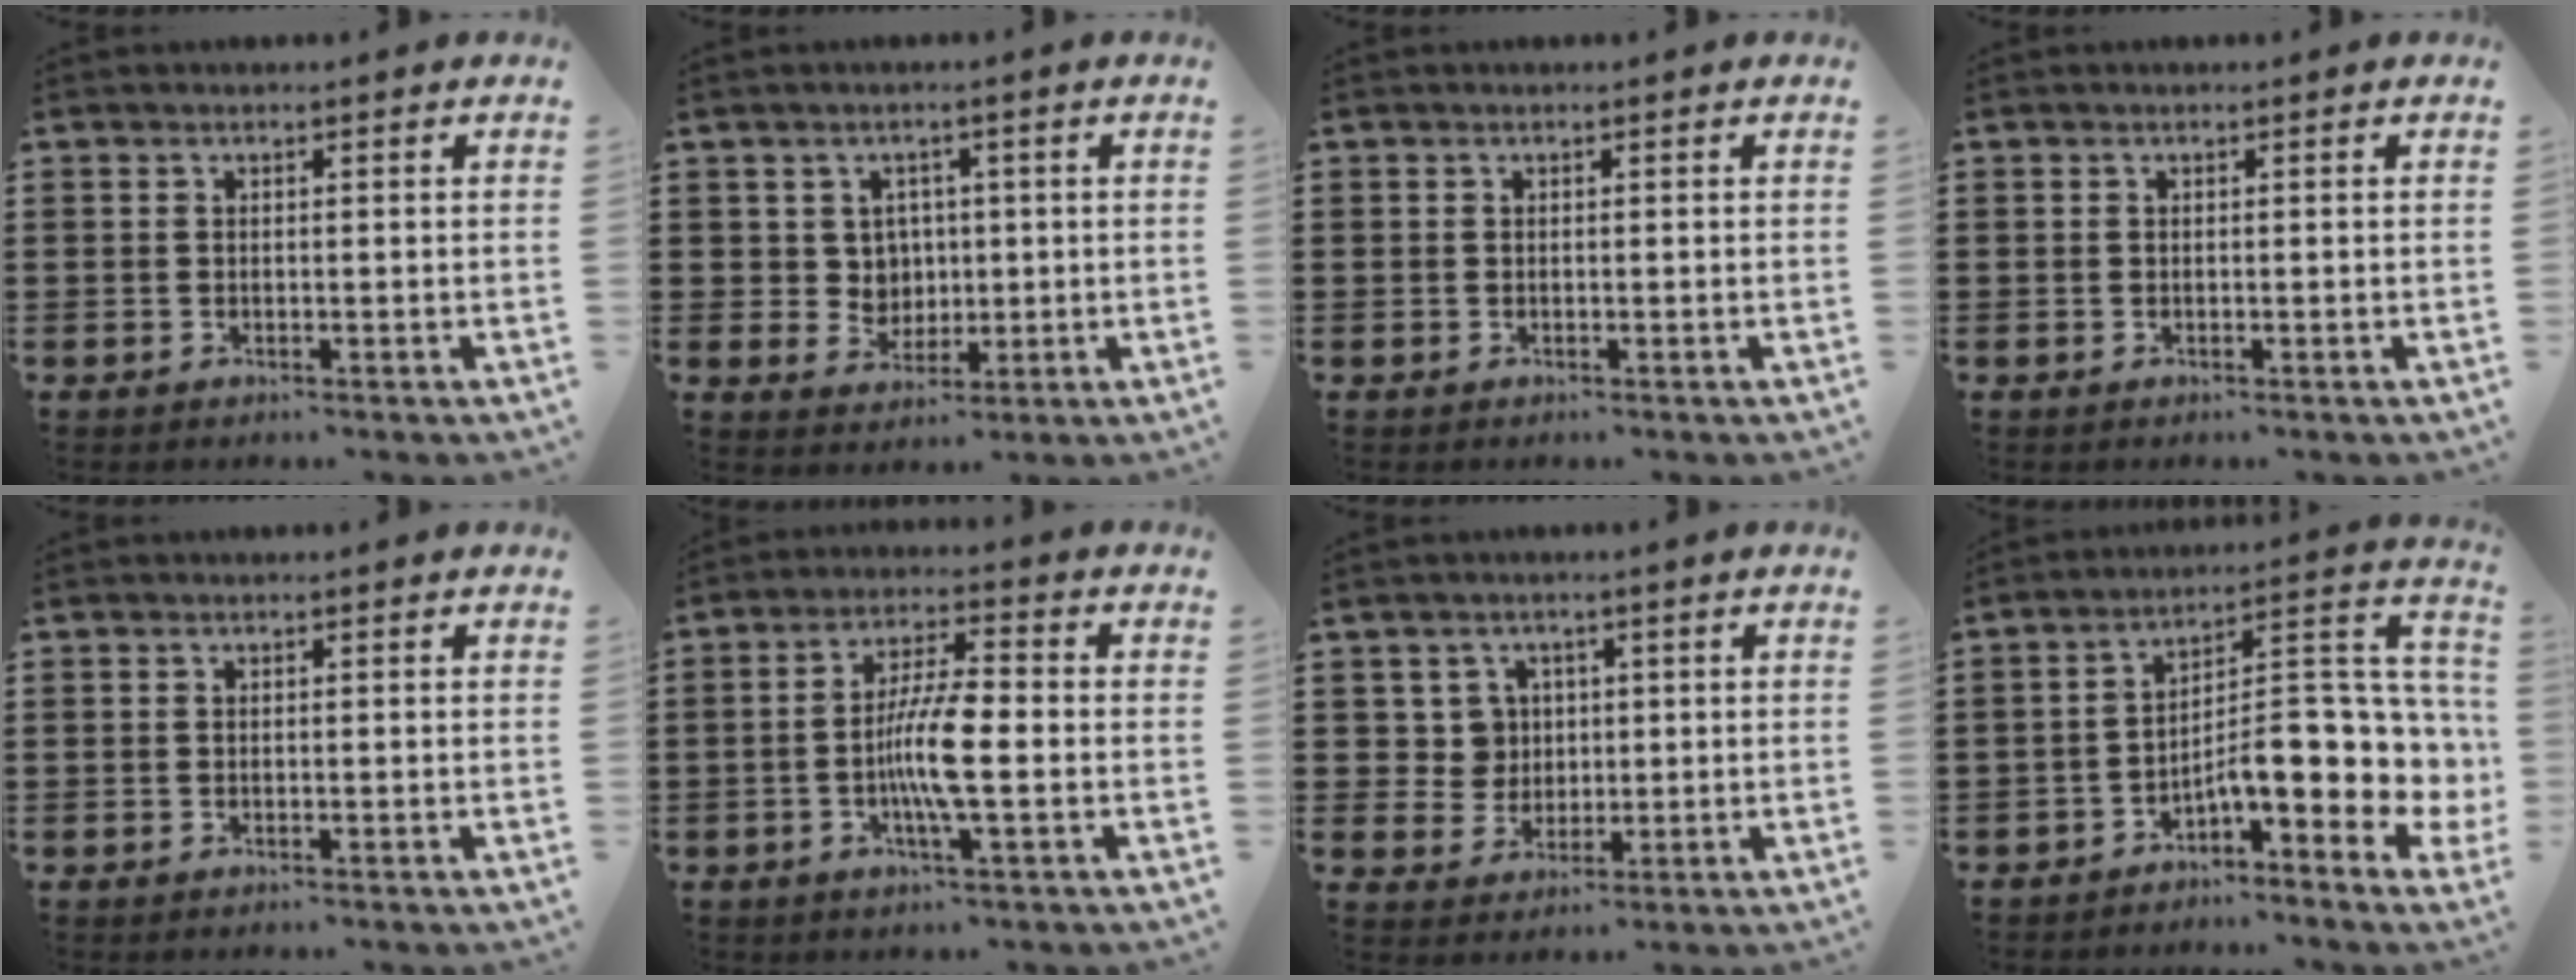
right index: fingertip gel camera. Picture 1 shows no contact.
{"total": 4.0, "force": [1.0, 3.7, 1.0], "torque": [-0.031, 0.005, 0.015]}
{"total": 0.0}
{"total": 0.0}
{"total": 0.0}
{"total": 8.0, "force": [-1.5, 1.4, 7.7], "torque": [-0.153, -0.006, -0.033]}
{"total": 4.4, "force": [1.1, 4.2, 1.1], "torque": [-0.044, 0.013, 0.019]}
{"total": 10.3, "force": [-2.0, 3.7, 9.4], "torque": [-0.124, -0.038, -0.047]}